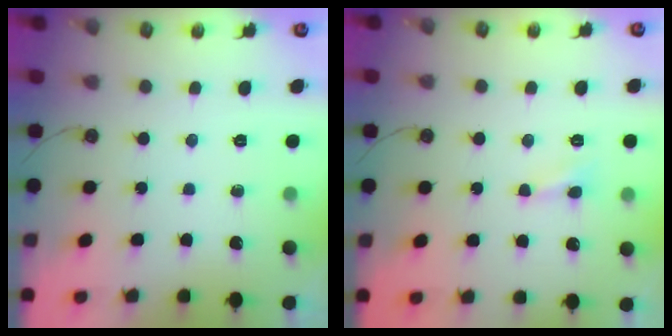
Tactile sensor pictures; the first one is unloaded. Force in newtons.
{"total": 1.2, "press": 1.2, "slide": 0.5}